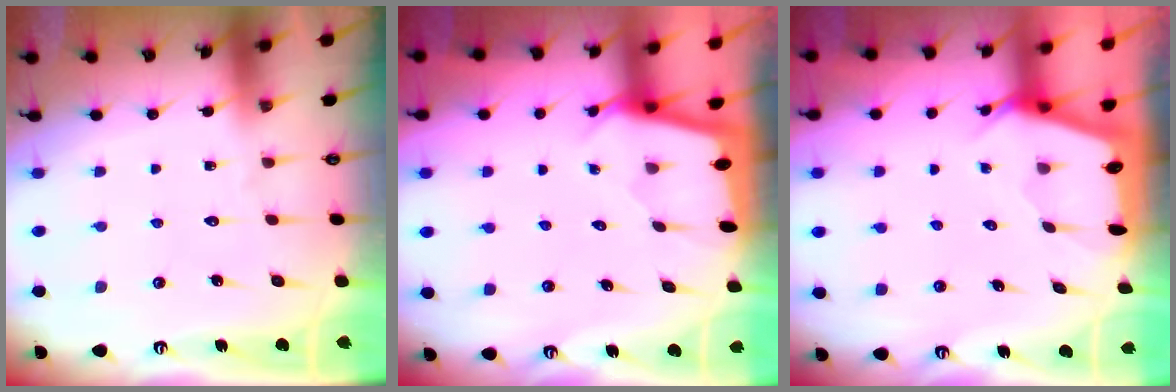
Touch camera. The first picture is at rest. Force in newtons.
{"total": 1.7, "press": 1.7, "slide": 0.2}
{"total": 2.3, "press": 2.3, "slide": 0.3}